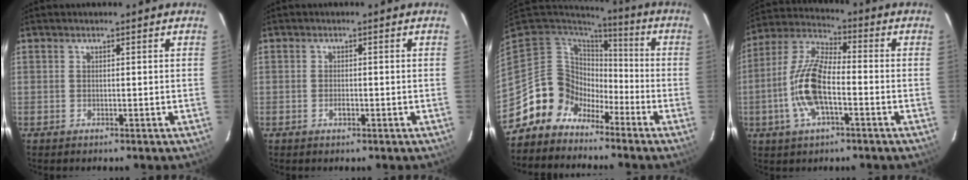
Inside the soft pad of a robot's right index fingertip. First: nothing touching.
{"total": 1.5, "force": [-0.6, 0.8, 1.1], "torque": [-0.021, 0.000, -0.011]}
{"total": 11.2, "force": [-7.0, 8.8, 0.7], "torque": [-0.036, 0.038, -0.134]}
{"total": 13.0, "force": [-3.6, 5.1, 11.4], "torque": [-0.244, 0.003, -0.075]}